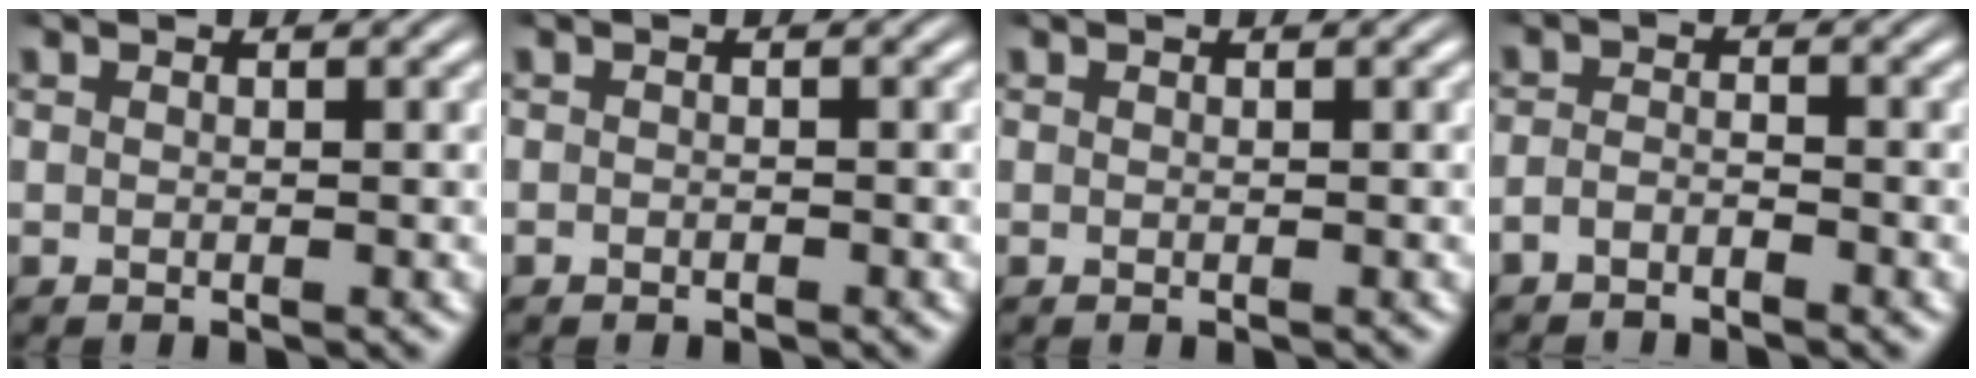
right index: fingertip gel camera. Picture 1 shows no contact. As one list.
[{"total": 0.5, "force": [-0.5, -0.1, 0.0], "torque": [-0.004, -0.008, -0.006]}, {"total": 0.0}, {"total": 2.0, "force": [-1.9, 0.4, 0.5], "torque": [-0.011, -0.008, -0.032]}]